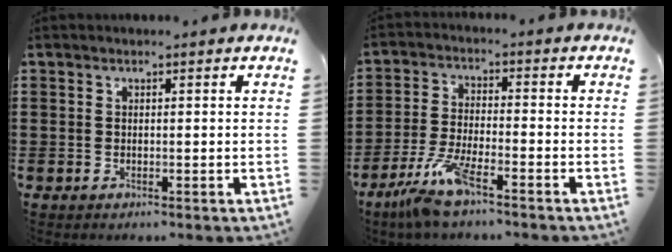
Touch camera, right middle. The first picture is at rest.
{"total": 7.4, "force": [-5.3, 1.0, 5.1], "torque": [-0.120, -0.013, -0.102]}